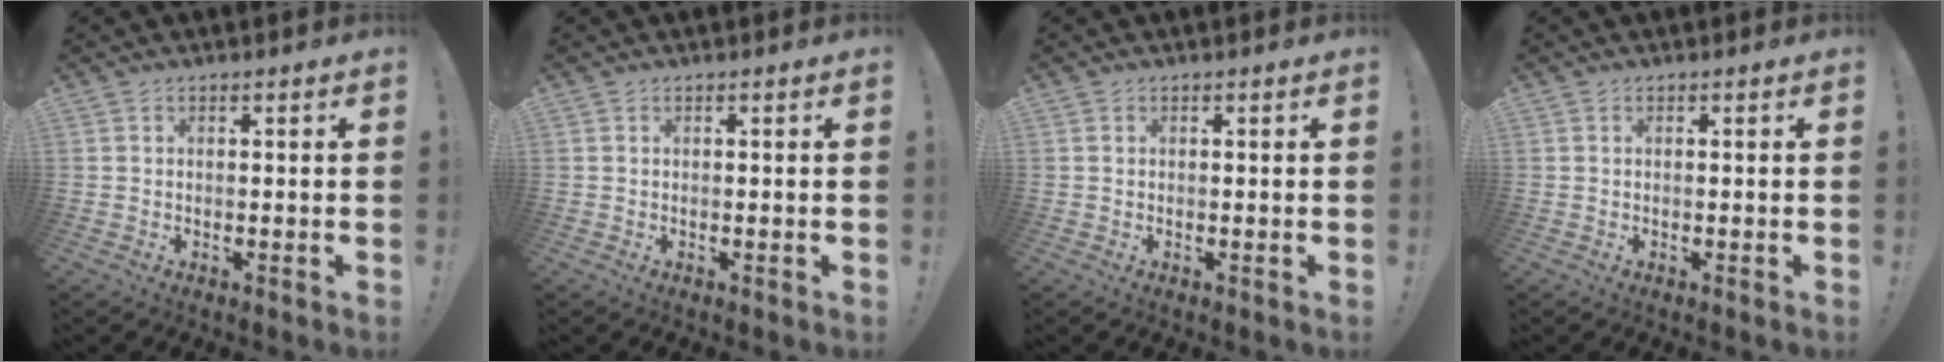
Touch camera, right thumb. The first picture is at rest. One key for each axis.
{"total": 0.0}
{"total": 0.0}
{"total": 0.0}